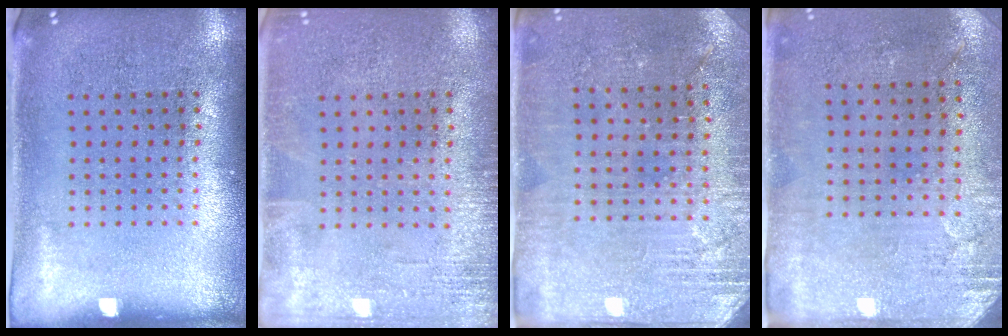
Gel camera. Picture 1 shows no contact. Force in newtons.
{"total": 1.9, "press": 1.9, "slide": 0.2}
{"total": 2.9, "press": 2.8, "slide": 0.4}
{"total": 2.9, "press": 2.4, "slide": 1.6}